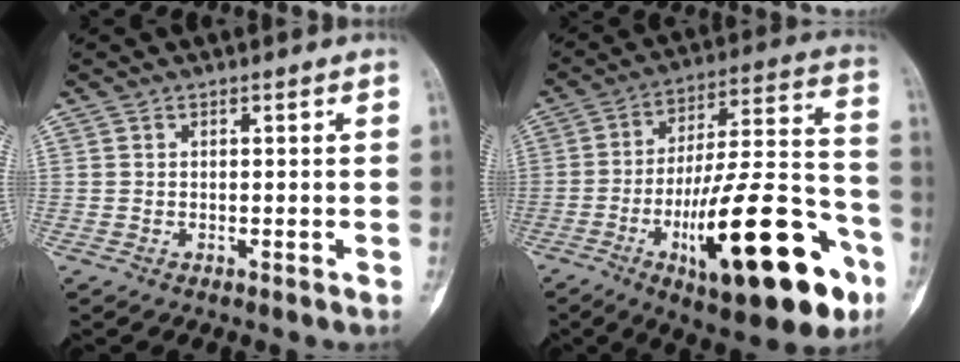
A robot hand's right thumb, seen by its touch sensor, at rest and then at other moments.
{"total": 28.2, "force": [-11.8, 9.0, 24.0], "torque": [-0.342, 0.062, -0.172]}